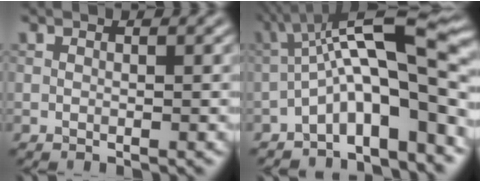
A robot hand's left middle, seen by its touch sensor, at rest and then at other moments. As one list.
[{"total": 11.2, "force": [-3.3, 2.8, 10.3], "torque": [-0.158, 0.034, -0.058]}]